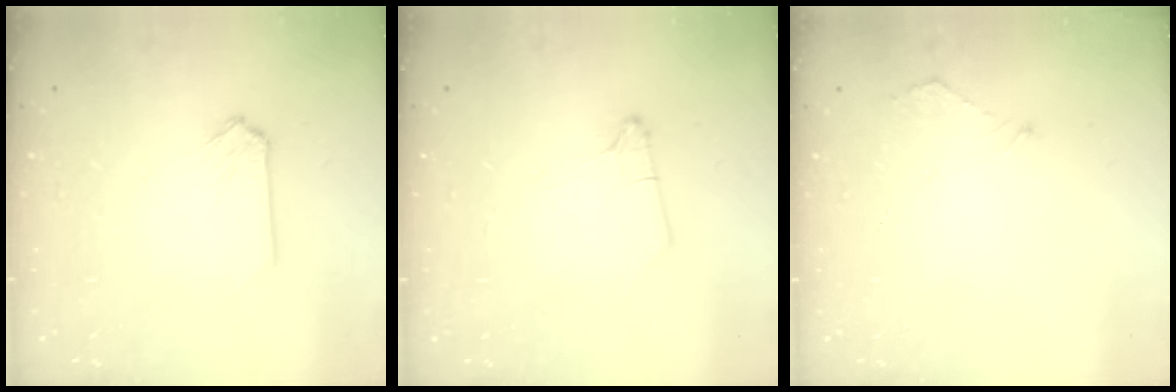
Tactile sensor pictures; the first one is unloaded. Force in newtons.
{"total": 1.0, "press": 1.0, "slide": 0.1}
{"total": 2.6, "press": 2.6, "slide": 0.3}